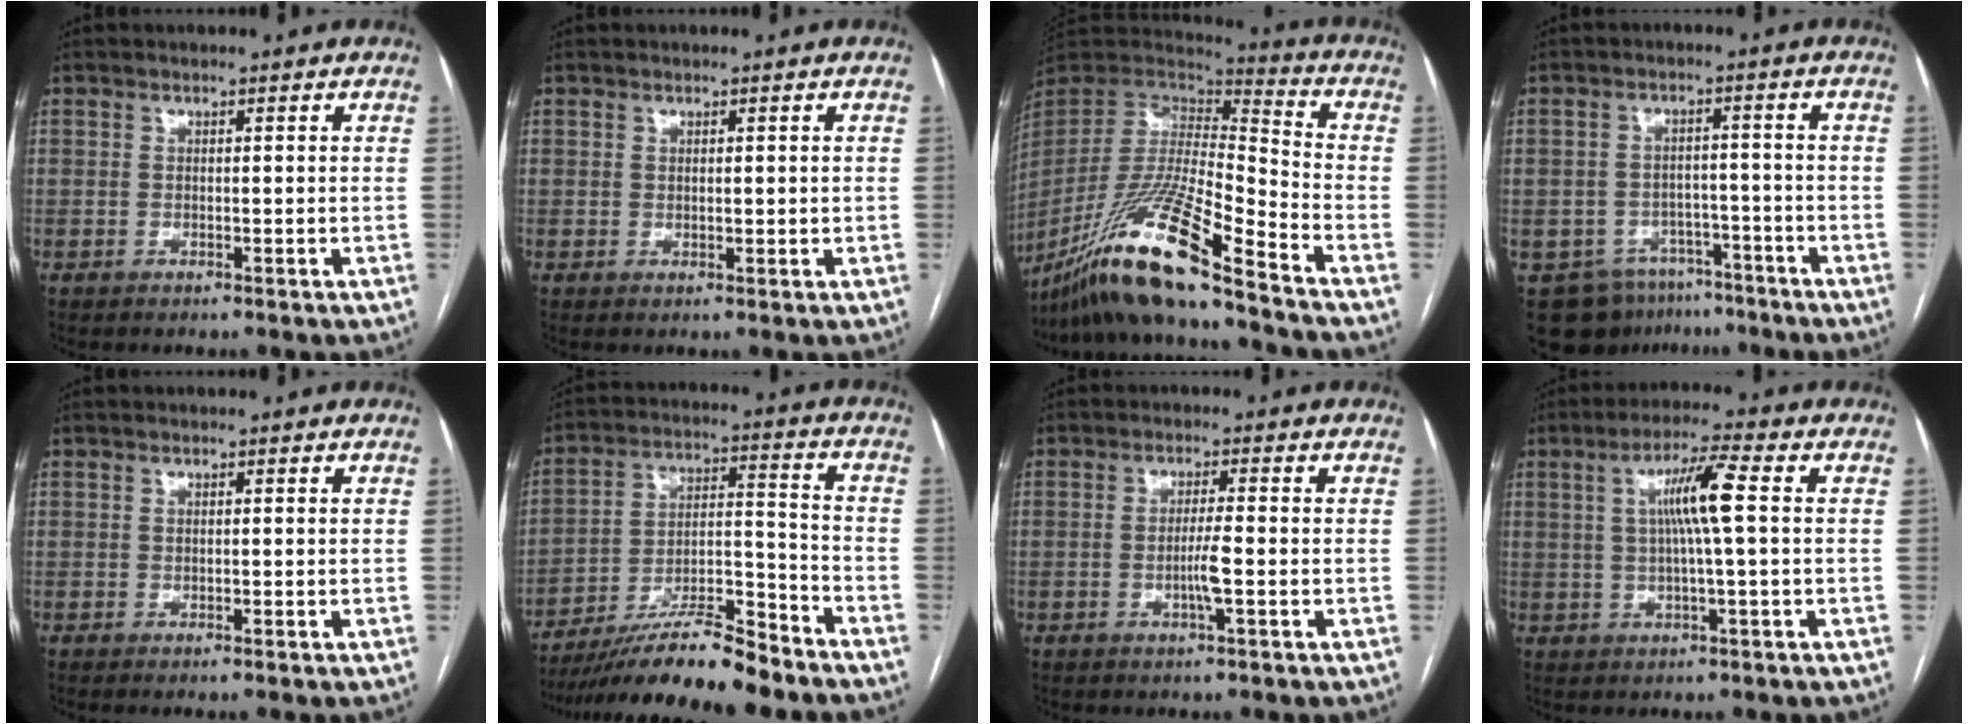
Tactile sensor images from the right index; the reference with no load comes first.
{"total": 0.8, "force": [0.1, 0.4, 0.6], "torque": [-0.009, -0.002, 0.003]}
{"total": 21.0, "force": [-15.8, 0.0, 13.9], "torque": [-0.298, -0.038, -0.296]}
{"total": 10.2, "force": [-7.1, 7.0, 2.4], "torque": [-0.035, 0.019, -0.095]}
{"total": 0.7, "force": [-0.6, -0.2, 0.4], "torque": [-0.007, -0.001, -0.010]}
{"total": 16.4, "force": [-14.0, 1.3, 8.6], "torque": [-0.158, -0.002, -0.245]}
{"total": 3.4, "force": [-1.0, -0.3, 3.2], "torque": [-0.063, -0.004, -0.020]}
{"total": 6.9, "force": [0.9, -0.5, 6.8], "torque": [-0.124, 0.008, 0.016]}